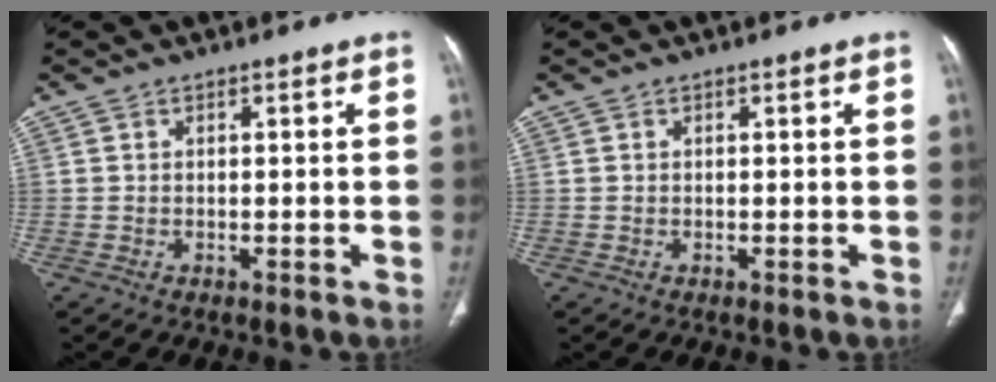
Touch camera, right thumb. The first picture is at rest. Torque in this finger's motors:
{"motor_torque": [-0.01, 0.01, -0.16, 0.16, 0.00]}